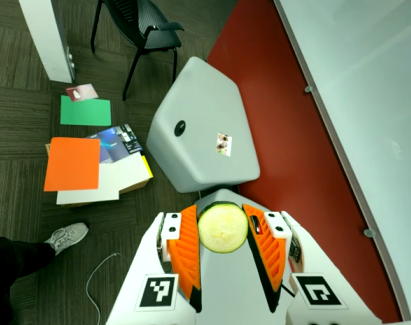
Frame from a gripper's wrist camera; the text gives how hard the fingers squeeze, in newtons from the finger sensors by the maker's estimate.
{"total": 10.4, "left": 11.0, "right": 9.9}